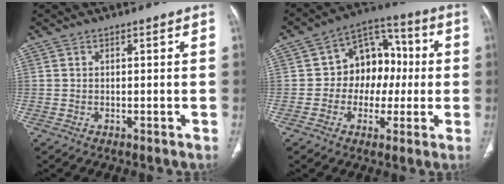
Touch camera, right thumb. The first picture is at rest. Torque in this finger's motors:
{"motor_torque": [0.18, 0.18, -0.04, 0.02, 0.06]}